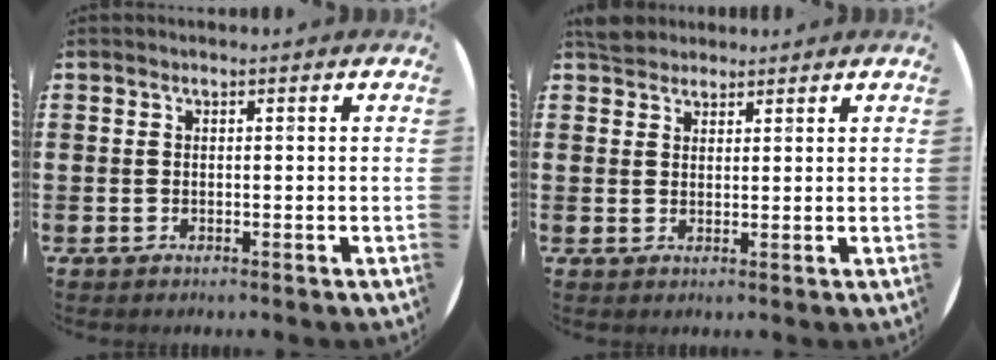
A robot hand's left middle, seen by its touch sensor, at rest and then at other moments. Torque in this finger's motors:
{"motor_torque": [-0.34, -0.52, 0.12, 0.02]}